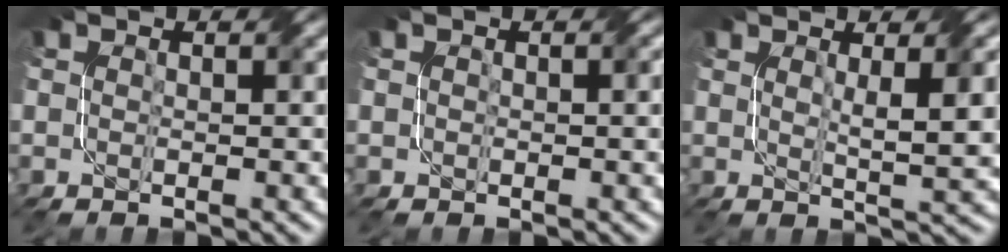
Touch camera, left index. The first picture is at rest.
{"total": 1.1, "force": [0.4, 0.5, 1.0], "torque": [-0.011, 0.003, 0.006]}
{"total": 4.5, "force": [1.2, 0.8, 4.2], "torque": [-0.057, -0.002, 0.019]}